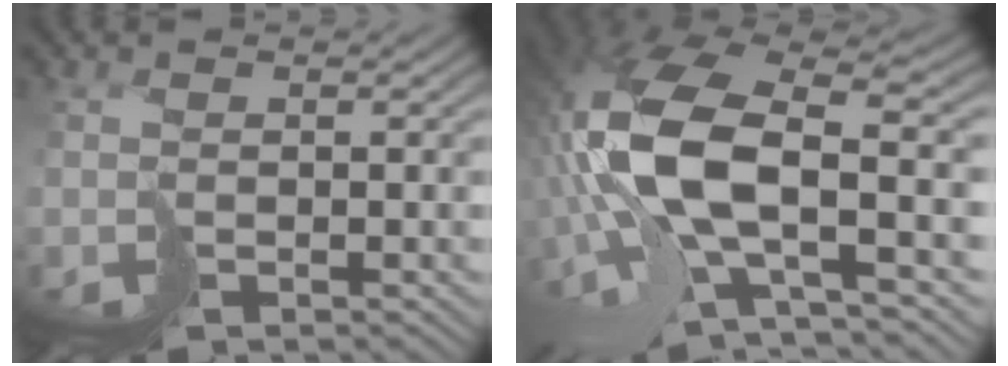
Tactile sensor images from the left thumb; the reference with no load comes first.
{"total": 14.6, "force": [-1.2, 5.3, 13.6], "torque": [-0.305, 0.005, -0.023]}